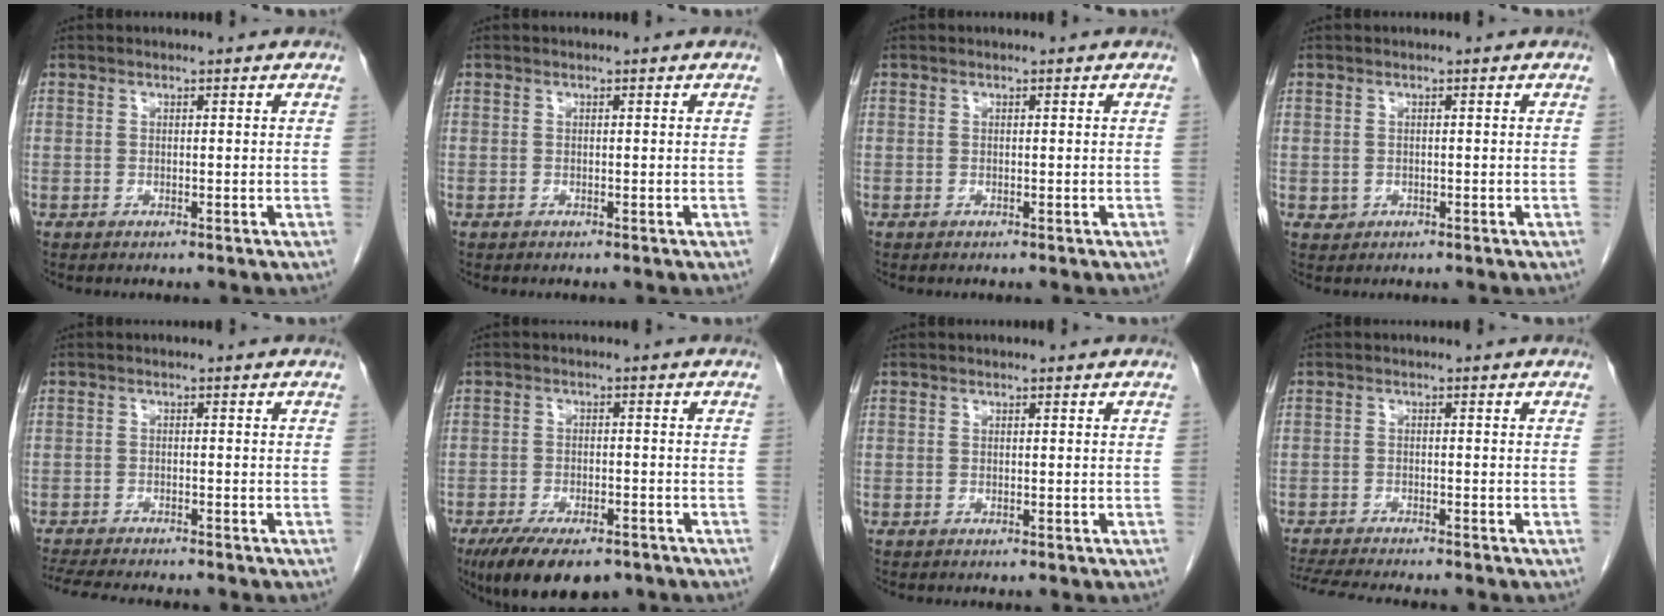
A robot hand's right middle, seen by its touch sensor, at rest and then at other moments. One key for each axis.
{"total": 0.0}
{"total": 0.0}
{"total": 1.0, "fx": -0.1, "fy": 0.9, "fz": 0.2, "tx": -0.006, "ty": 0.002, "tz": 0.002}
{"total": 9.8, "fx": -8.8, "fy": 1.3, "fz": 4.1, "tx": -0.065, "ty": -0.016, "tz": -0.131}
{"total": 11.6, "fx": -8.4, "fy": 4.5, "fz": 6.6, "tx": -0.108, "ty": -0.012, "tz": -0.128}
{"total": 0.0}
{"total": 9.6, "fx": -8.7, "fy": 0.8, "fz": 4.1, "tx": -0.064, "ty": -0.016, "tz": -0.132}